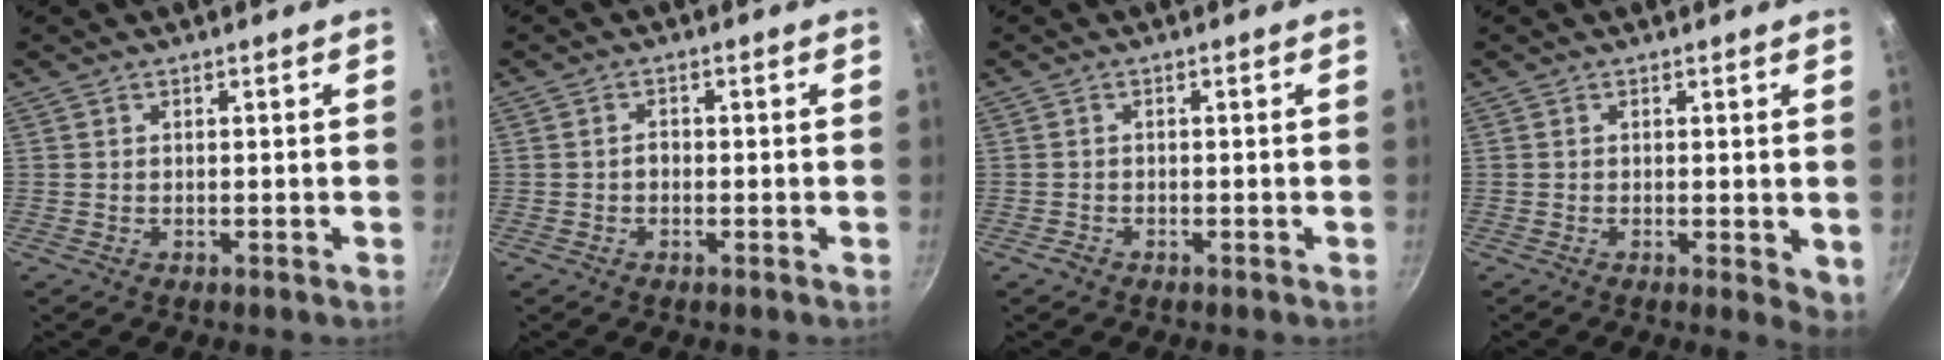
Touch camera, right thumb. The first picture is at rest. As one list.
[{"total": 1.4, "force": [-0.4, 1.0, 0.8], "torque": [-0.009, 0.010, -0.008]}, {"total": 1.0, "force": [-0.8, 0.5, 0.2], "torque": [-0.006, 0.009, -0.016]}, {"total": 3.5, "force": [-0.1, 1.4, 3.2], "torque": [-0.038, -0.012, -0.001]}]